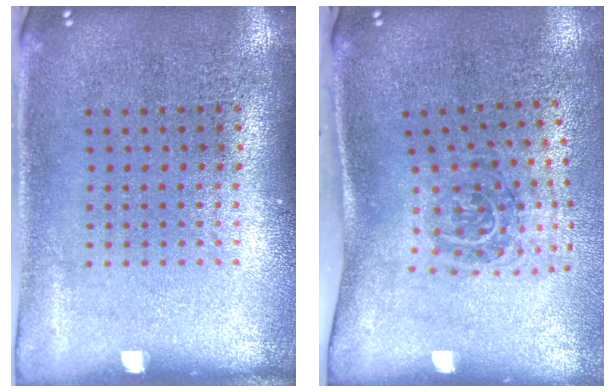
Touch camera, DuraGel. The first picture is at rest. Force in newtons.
{"total": 1.8, "press": 1.2, "slide": 1.4}